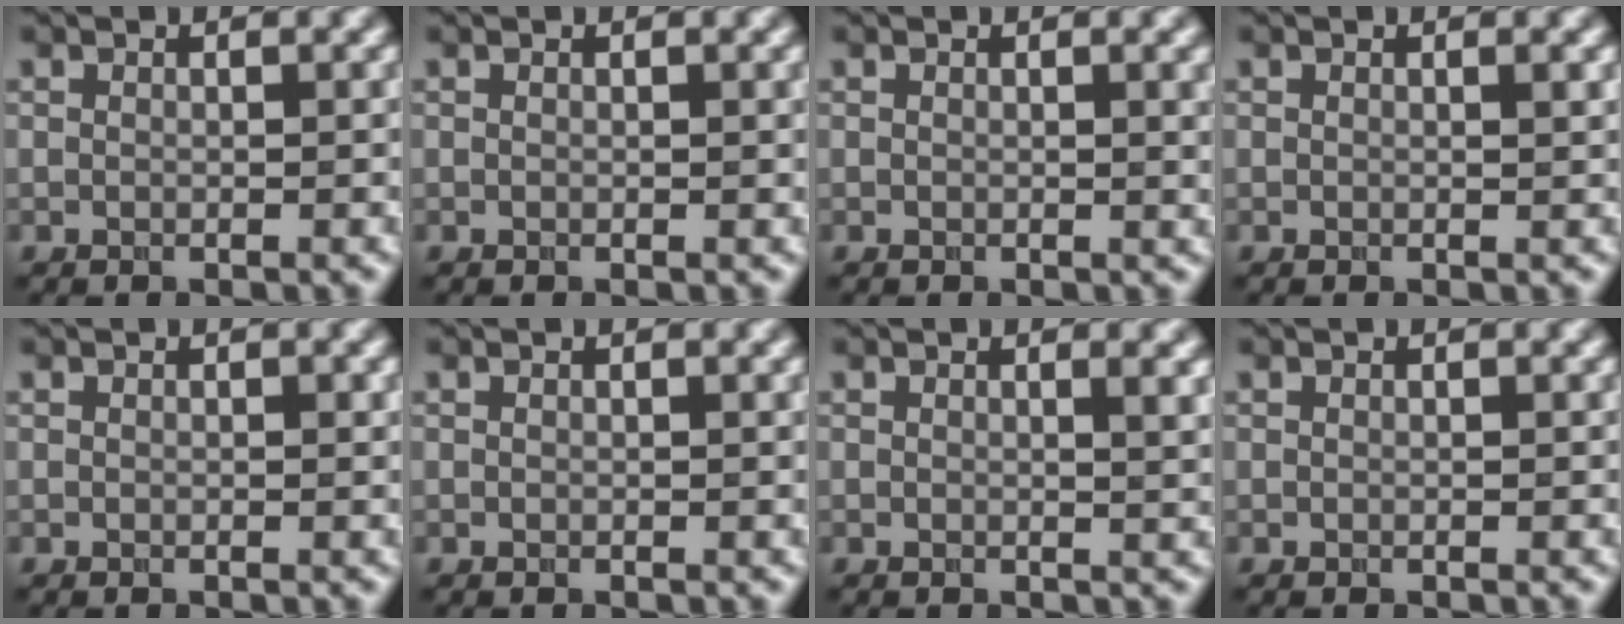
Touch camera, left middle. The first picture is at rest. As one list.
[{"total": 0.6, "force": [0.2, 0.1, 0.6], "torque": [-0.006, 0.002, 0.001]}, {"total": 1.6, "force": [0.4, 0.4, 1.5], "torque": [-0.014, 0.001, 0.003]}, {"total": 0.6, "force": [0.2, 0.1, 0.5], "torque": [-0.006, 0.000, 0.002]}, {"total": 0.0}, {"total": 0.0}, {"total": 1.8, "force": [0.7, 0.6, 1.6], "torque": [-0.012, 0.000, 0.005]}, {"total": 0.0}]